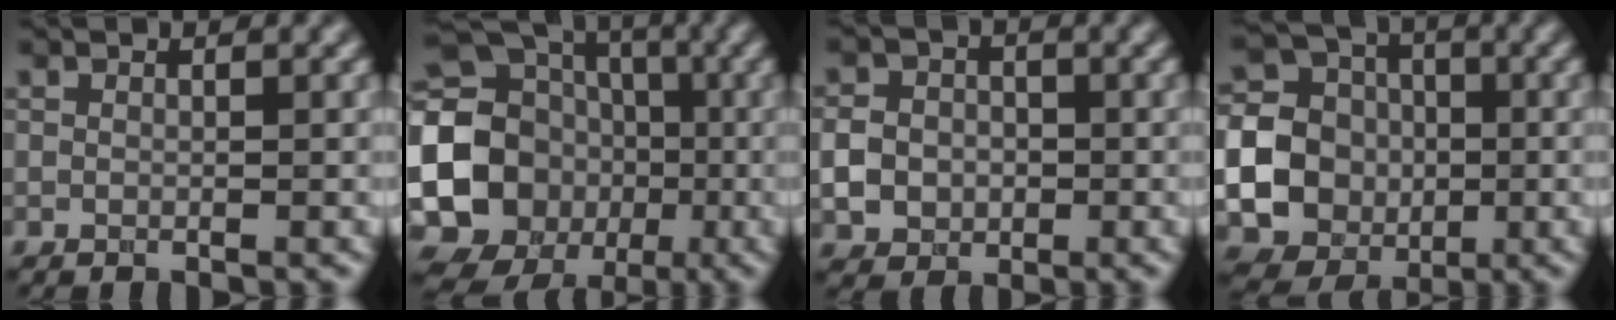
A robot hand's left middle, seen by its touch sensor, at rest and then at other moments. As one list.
[{"total": 17.2, "force": [-1.9, 15.5, 7.1], "torque": [-0.152, -0.004, -0.069]}, {"total": 4.0, "force": [-0.7, 3.5, 1.8], "torque": [-0.034, -0.005, -0.020]}, {"total": 22.0, "force": [-3.6, 20.7, 6.3], "torque": [-0.186, -0.034, -0.098]}]